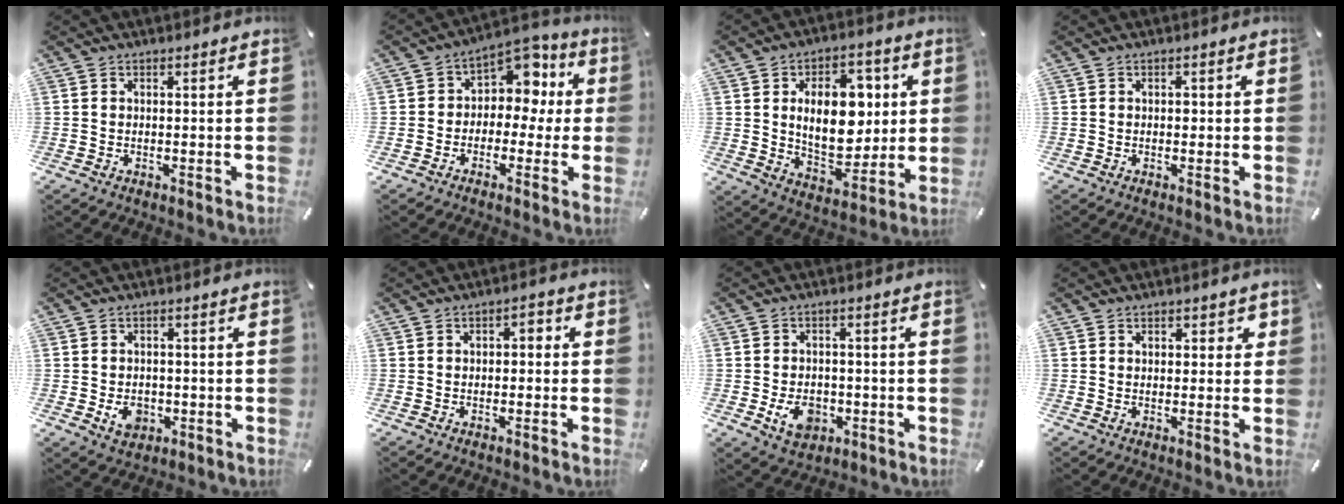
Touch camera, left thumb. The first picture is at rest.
{"total": 8.5, "force": [2.2, 7.2, 4.0], "torque": [-0.044, -0.025, 0.035]}
{"total": 15.6, "force": [2.8, 10.6, 11.1], "torque": [-0.162, -0.003, 0.046]}
{"total": 1.0, "force": [-0.1, 0.8, 0.5], "torque": [-0.010, 0.004, -0.003]}
{"total": 5.1, "force": [-1.2, 4.2, 2.6], "torque": [-0.034, 0.000, -0.020]}
{"total": 2.3, "force": [-0.6, 1.5, 1.6], "torque": [-0.023, 0.010, -0.018]}
{"total": 7.3, "force": [-2.1, 5.6, 4.2], "torque": [-0.079, 0.003, -0.038]}
{"total": 1.8, "force": [0.6, 1.3, 1.0], "torque": [-0.005, -0.001, 0.005]}